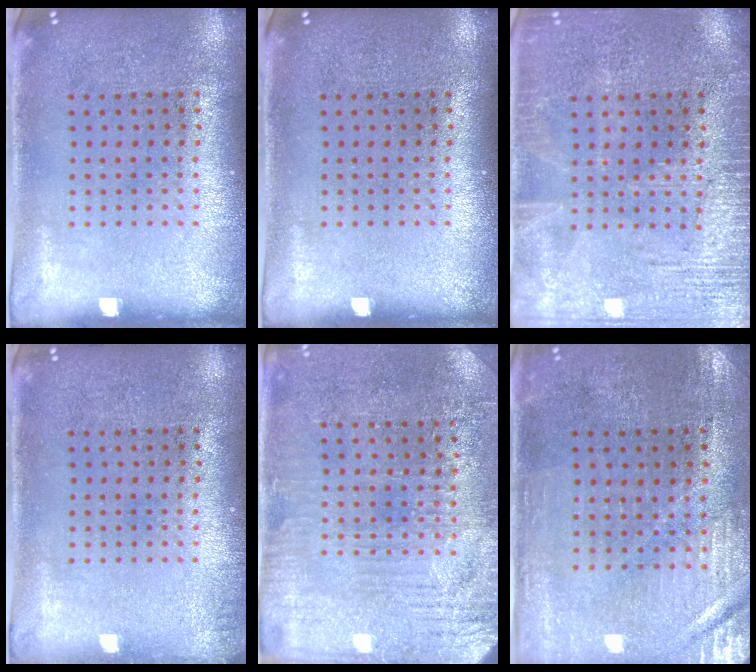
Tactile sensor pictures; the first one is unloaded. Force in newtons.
{"total": 0.0}
{"total": 3.5, "press": 3.5, "slide": 0.5}
{"total": 0.8, "press": 0.8, "slide": 0.0}
{"total": 3.2, "press": 3.1, "slide": 0.8}
{"total": 0.6, "press": 0.5, "slide": 0.3}